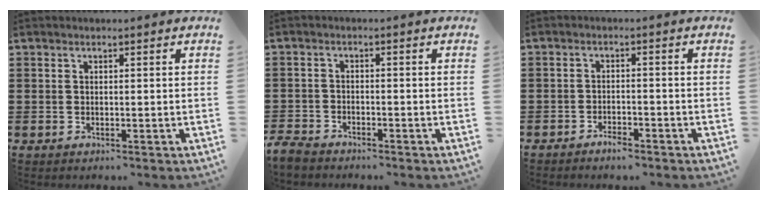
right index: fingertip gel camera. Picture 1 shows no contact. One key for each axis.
{"total": 2.6, "fx": -2.5, "fy": 0.6, "fz": 0.4, "tx": -0.018, "ty": 0.000, "tz": -0.054}
{"total": 2.0, "fx": -1.8, "fy": 0.4, "fz": 0.6, "tx": -0.014, "ty": 0.002, "tz": -0.036}